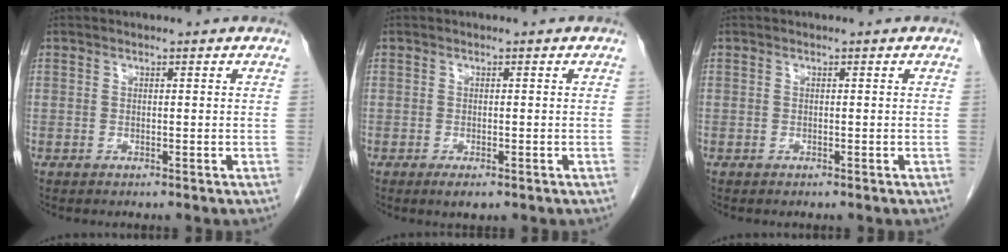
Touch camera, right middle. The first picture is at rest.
{"total": 2.1, "force": [-1.2, 0.6, 1.5], "torque": [-0.022, -0.003, -0.014]}
{"total": 0.0}